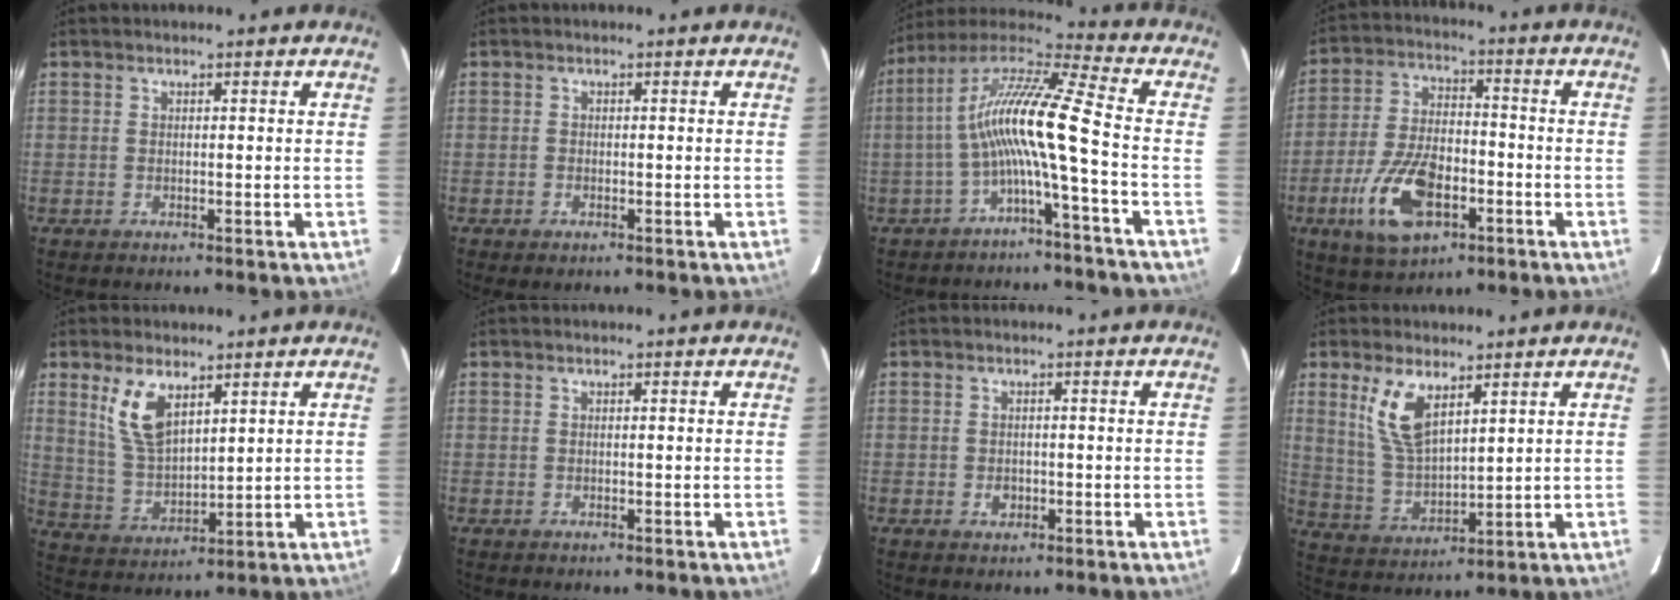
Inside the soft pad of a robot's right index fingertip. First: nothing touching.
{"total": 1.1, "force": [-0.8, 0.7, 0.4], "torque": [-0.007, -0.004, -0.015]}
{"total": 13.5, "force": [-3.1, 0.1, 13.1], "torque": [-0.252, 0.014, -0.065]}
{"total": 14.8, "force": [-6.2, 7.5, 11.1], "torque": [-0.234, -0.005, -0.104]}
{"total": 9.0, "force": [4.9, 4.1, 6.3], "torque": [-0.123, -0.001, 0.108]}
{"total": 0.0}
{"total": 1.8, "force": [-0.6, 1.5, 0.8], "torque": [-0.012, 0.004, -0.007]}
{"total": 9.2, "force": [5.0, 3.8, 6.7], "torque": [-0.134, -0.002, 0.110]}